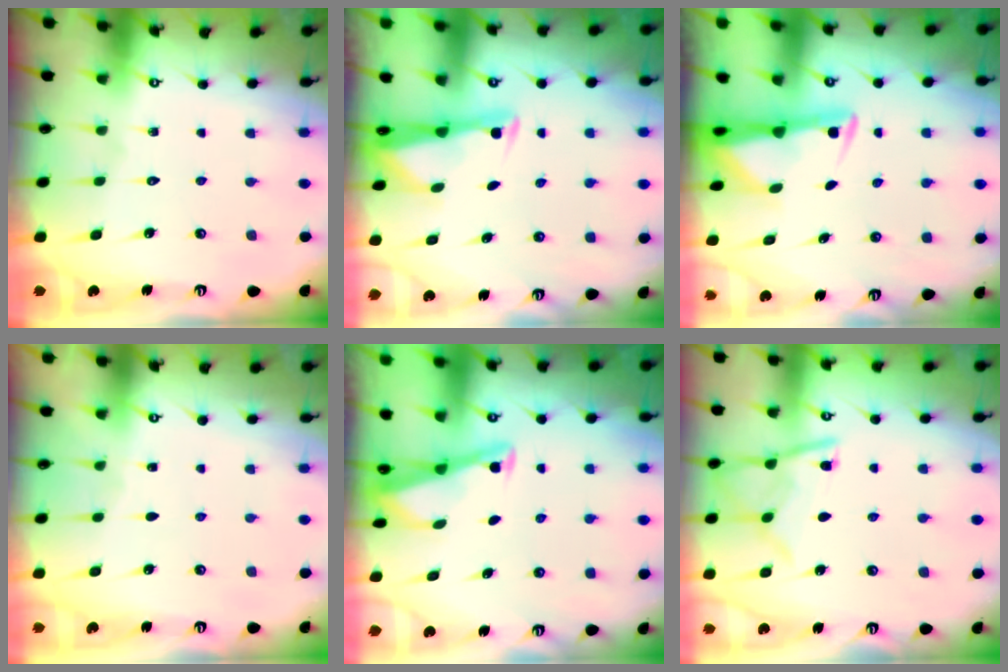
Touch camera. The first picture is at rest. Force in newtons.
{"total": 2.5, "press": 2.5, "slide": 0.3}
{"total": 2.7, "press": 2.6, "slide": 0.7}
{"total": 2.5, "press": 2.5, "slide": 0.3}
{"total": 2.9, "press": 2.9, "slide": 0.4}
{"total": 11.1, "press": 11.1, "slide": 1.2}